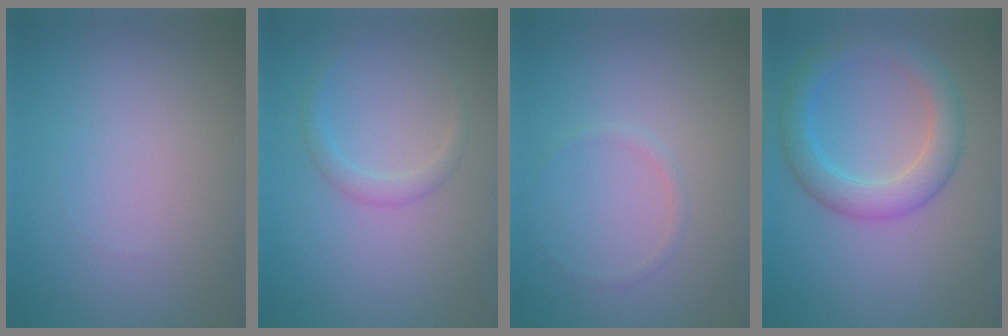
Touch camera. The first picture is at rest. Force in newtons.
{"total": 1.4, "press": 1.4, "slide": 0.1}
{"total": 0.7, "press": 0.7, "slide": 0.1}
{"total": 4.2, "press": 4.2, "slide": 0.2}